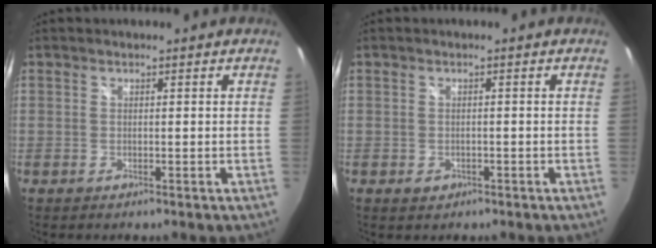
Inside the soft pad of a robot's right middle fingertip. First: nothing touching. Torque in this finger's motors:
{"motor_torque": [0.07, -0.21, 0.12, 0.00]}